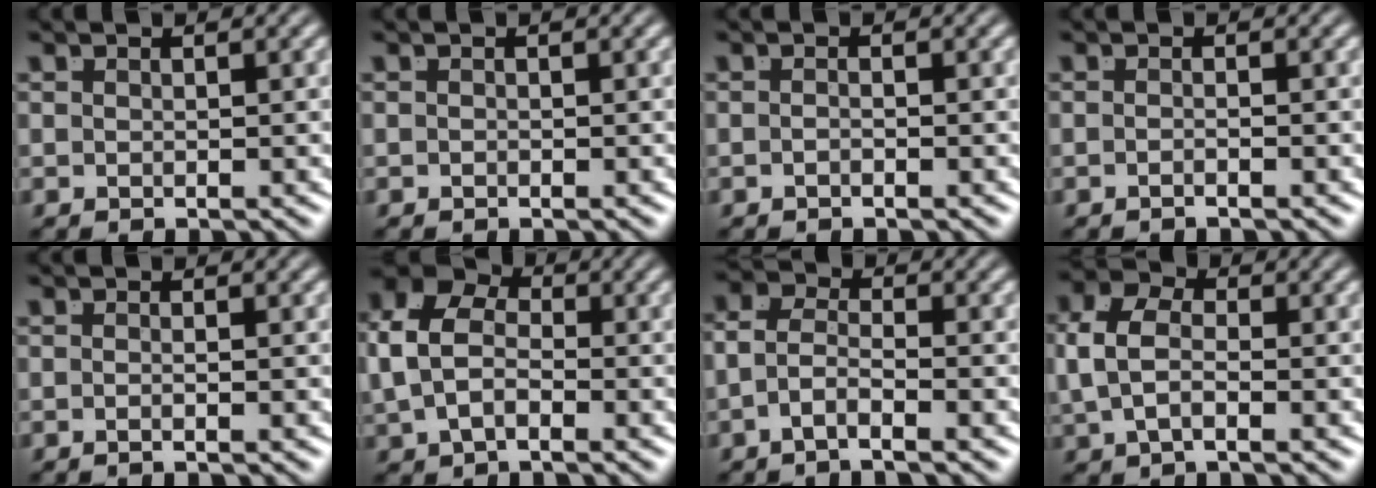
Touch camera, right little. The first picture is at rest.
{"total": 0.6, "force": [-0.3, -0.6, -0.1], "torque": [0.001, -0.006, -0.001]}
{"total": 0.9, "force": [-0.7, -0.4, 0.4], "torque": [-0.006, -0.001, -0.013]}
{"total": 1.1, "force": [-0.9, -0.6, 0.4], "torque": [-0.006, 0.000, -0.017]}
{"total": 1.1, "force": [-0.8, -0.5, 0.5], "torque": [-0.010, -0.004, -0.012]}
{"total": 9.5, "force": [1.7, 7.5, 5.6], "torque": [-0.109, 0.012, 0.009]}
{"total": 3.3, "force": [-1.5, 1.7, 2.3], "torque": [-0.055, -0.020, -0.025]}
{"total": 5.2, "force": [0.3, 3.8, 3.6], "torque": [-0.077, 0.001, -0.001]}